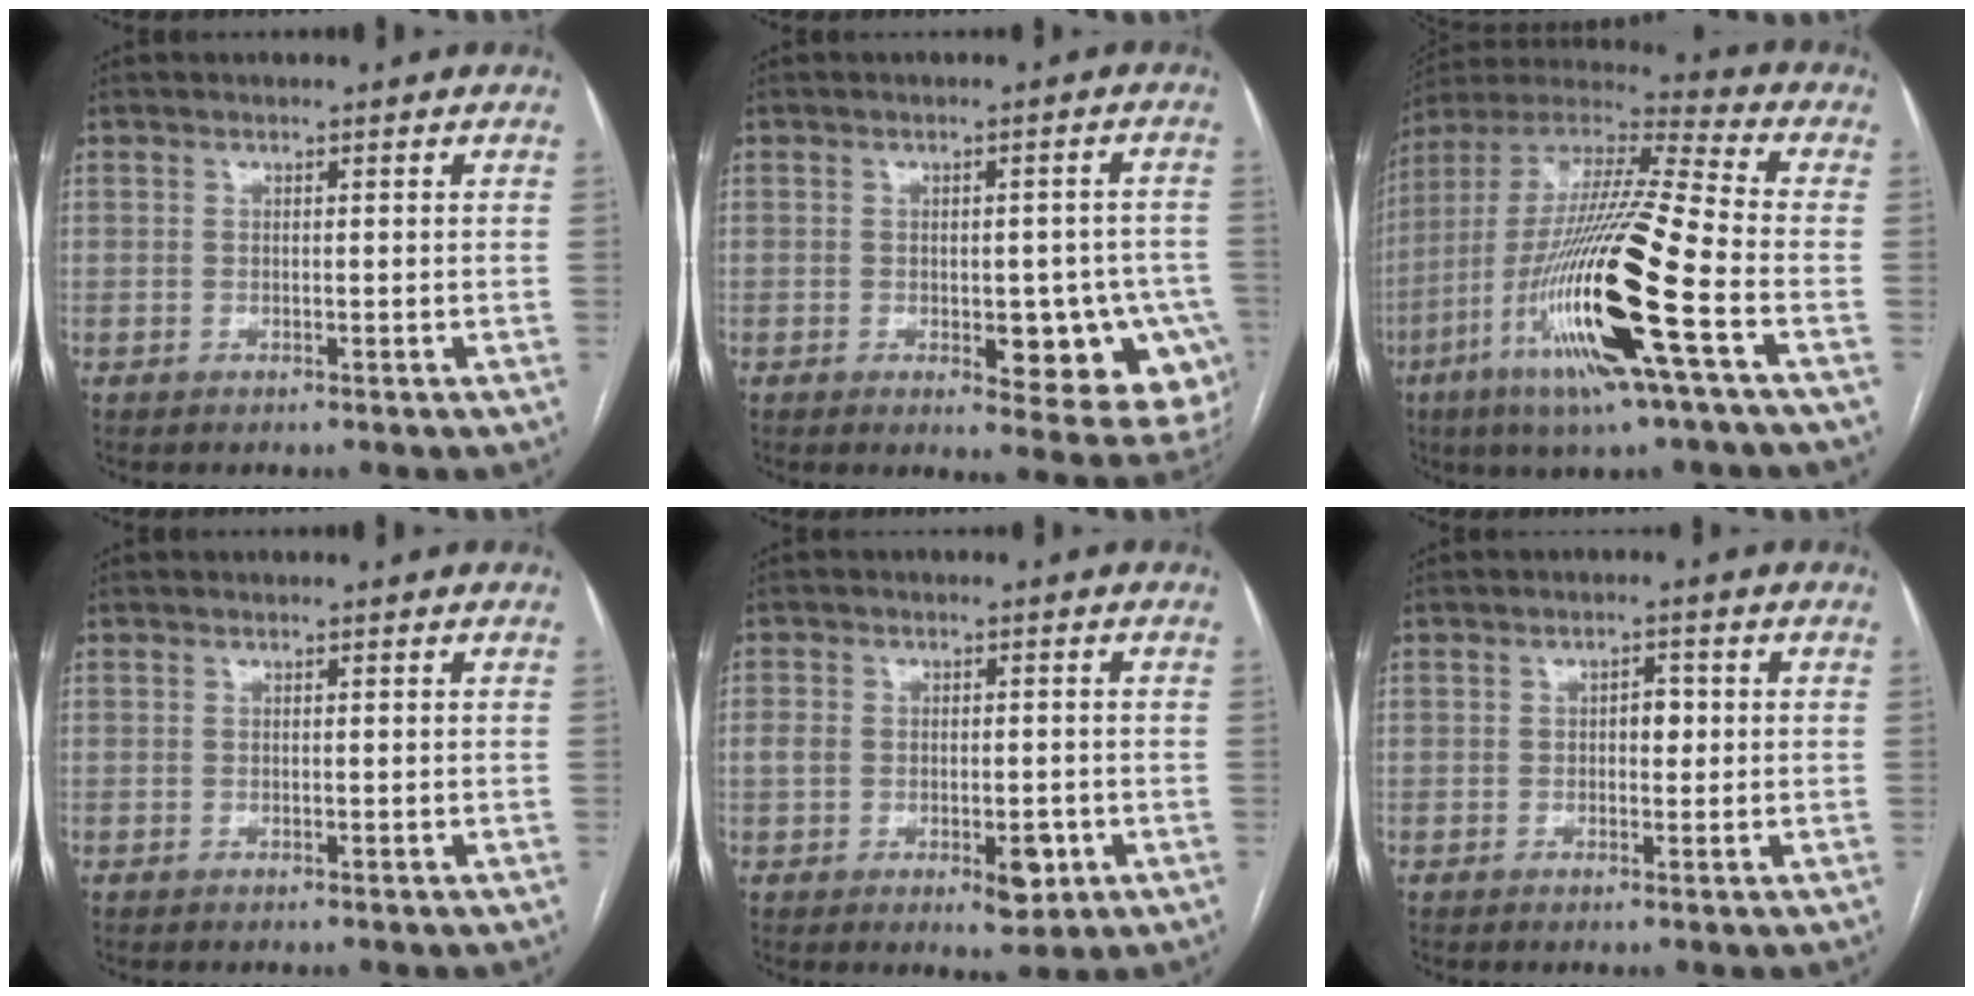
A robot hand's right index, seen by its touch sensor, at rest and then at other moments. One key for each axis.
{"total": 12.4, "fx": -4.0, "fy": 5.5, "fz": 10.5, "tx": -0.076, "ty": 0.016, "tz": -0.038}
{"total": 23.2, "fx": -7.8, "fy": 0.9, "fz": 21.8, "tx": -0.445, "ty": -0.030, "tz": -0.152}
{"total": 0.0}
{"total": 6.4, "fx": -1.8, "fy": 3.6, "fz": 5.0, "tx": -0.072, "ty": 0.009, "tz": -0.016}
{"total": 2.4, "fx": 0.1, "fy": 1.4, "fz": 1.9, "tx": -0.025, "ty": 0.008, "tz": 0.001}